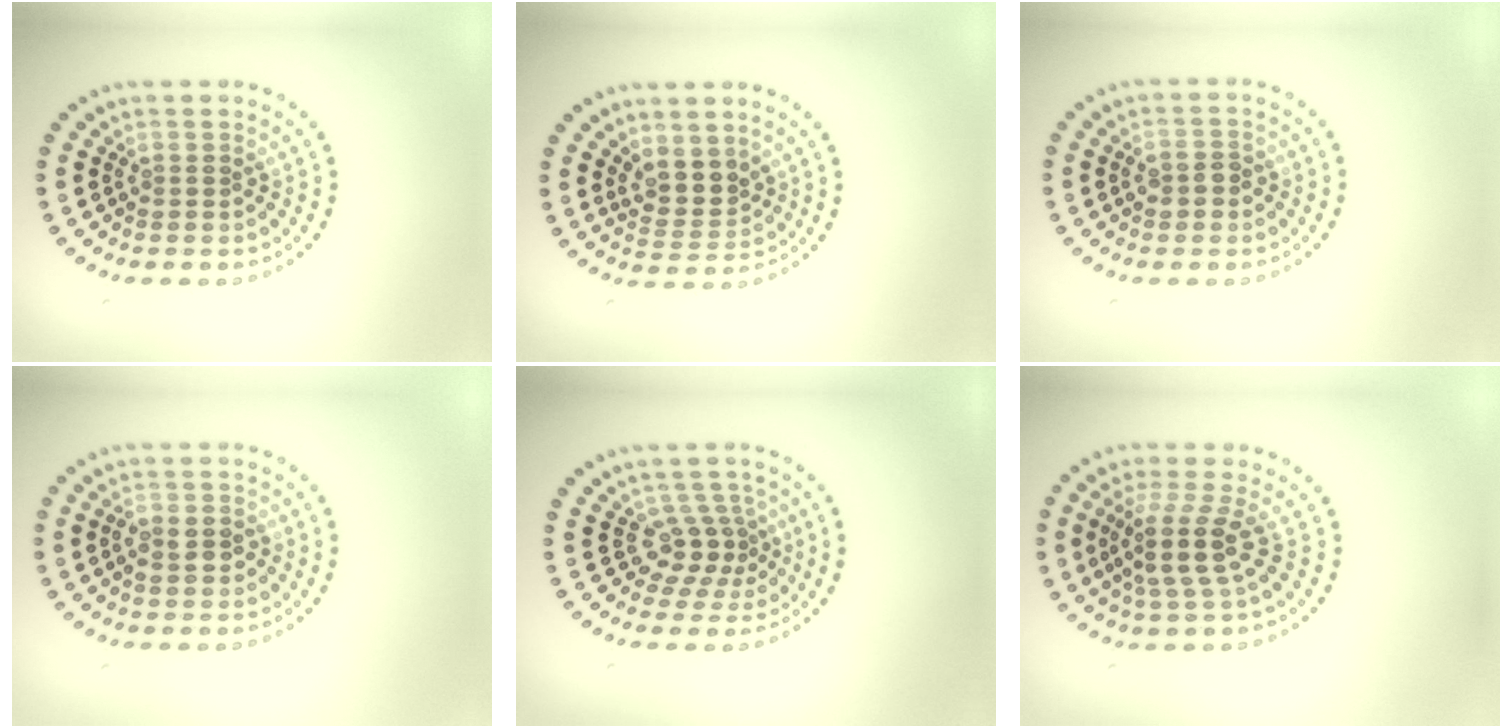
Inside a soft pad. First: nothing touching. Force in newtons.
{"total": 2.7, "press": 2.2, "slide": 1.5}
{"total": 1.6, "press": 1.6, "slide": 0.3}
{"total": 2.3, "press": 2.2, "slide": 0.6}
{"total": 2.9, "press": 2.2, "slide": 2.0}
{"total": 3.8, "press": 2.9, "slide": 2.4}